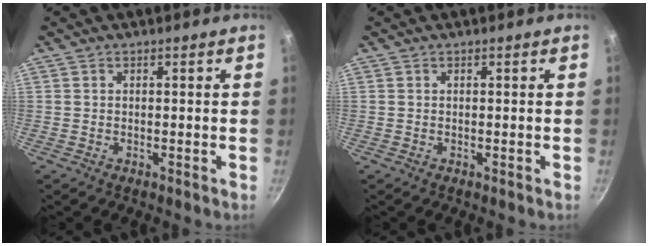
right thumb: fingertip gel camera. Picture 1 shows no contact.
{"total": 0.0}